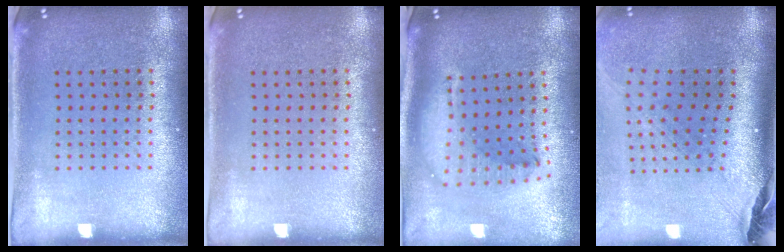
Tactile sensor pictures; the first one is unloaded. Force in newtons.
{"total": 0.0}
{"total": 2.2, "press": 1.7, "slide": 1.4}
{"total": 2.4, "press": 1.8, "slide": 1.6}